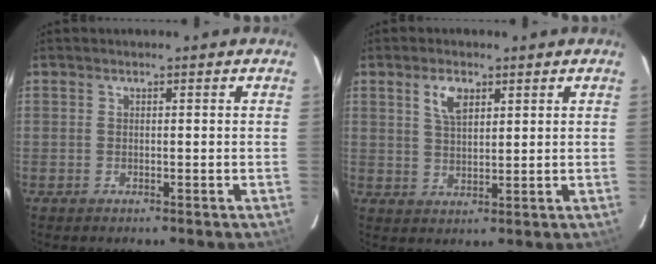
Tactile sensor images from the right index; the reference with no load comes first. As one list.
[{"total": 4.8, "force": [2.5, 2.3, 3.4], "torque": [-0.061, 0.009, 0.048]}]